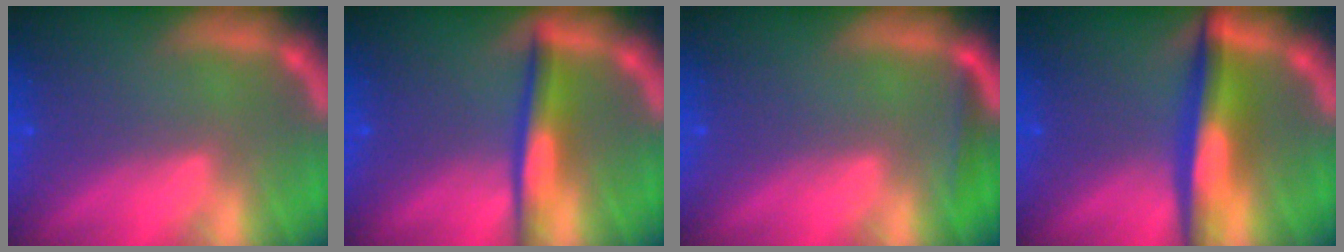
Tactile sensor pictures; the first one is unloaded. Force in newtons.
{"total": 4.0}
{"total": 1.4}
{"total": 6.0}